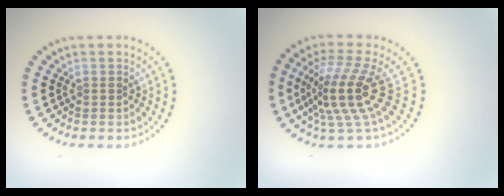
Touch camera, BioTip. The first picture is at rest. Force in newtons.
{"total": 5.0, "press": 3.6, "slide": 3.4}